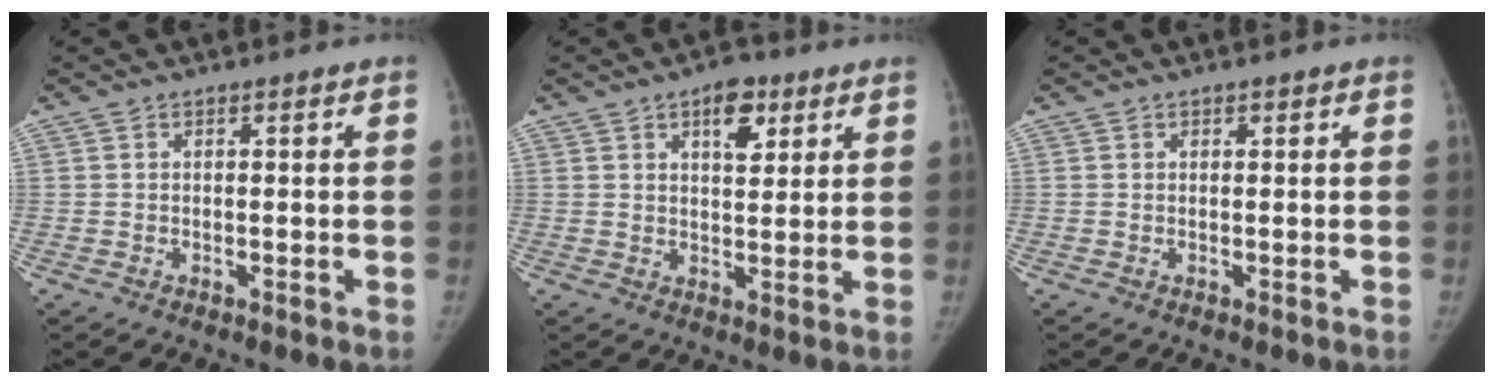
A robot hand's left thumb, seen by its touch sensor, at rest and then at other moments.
{"total": 6.6, "force": [3.4, 3.3, 4.7], "torque": [-0.047, -0.014, 0.046]}
{"total": 0.5, "force": [0.2, 0.3, 0.4], "torque": [-0.005, 0.000, 0.003]}